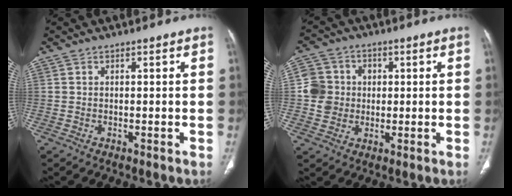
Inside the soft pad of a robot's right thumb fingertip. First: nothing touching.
{"total": 8.0, "force": [0.3, 7.6, 2.2], "torque": [-0.018, 0.011, 0.004]}